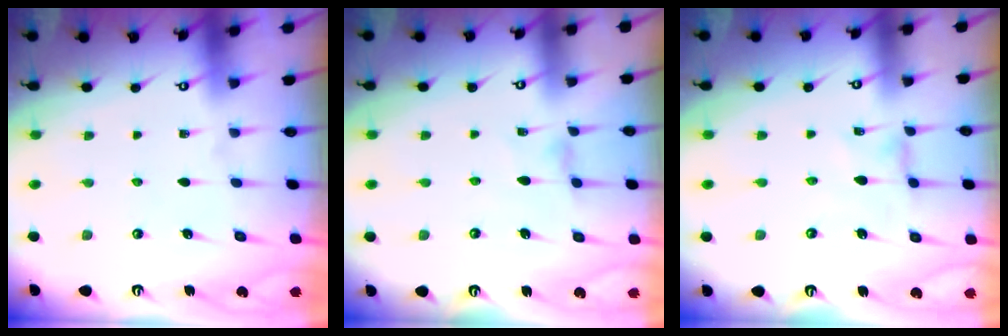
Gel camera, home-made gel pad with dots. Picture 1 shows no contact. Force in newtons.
{"total": 2.0, "press": 2.0, "slide": 0.4}
{"total": 0.0}